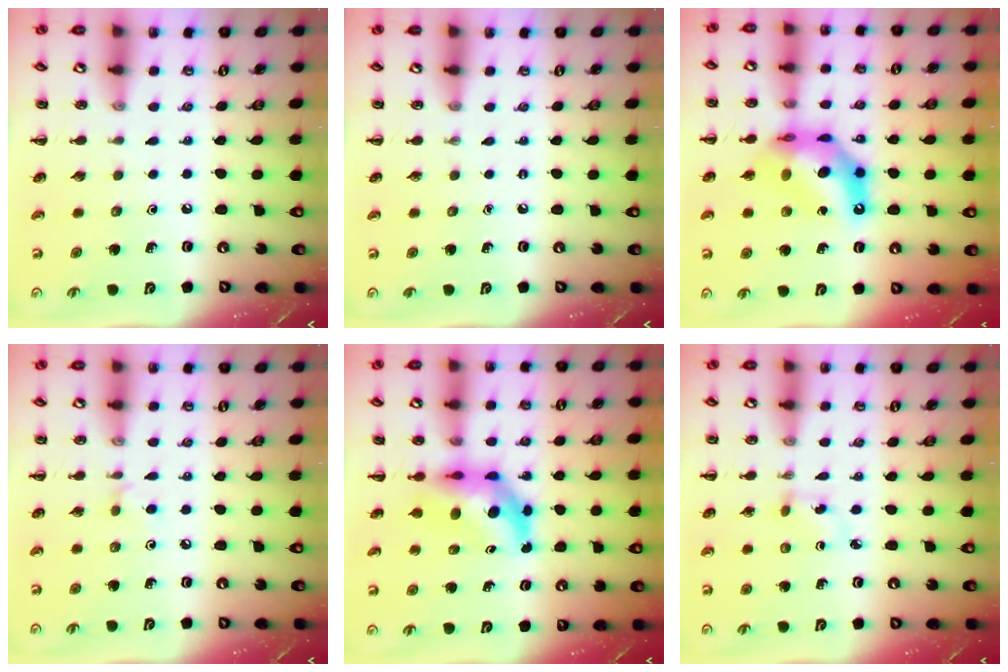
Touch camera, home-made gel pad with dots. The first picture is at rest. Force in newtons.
{"total": 0.0}
{"total": 12.5, "press": 12.0, "slide": 3.5}
{"total": 4.0, "press": 3.7, "slide": 1.5}
{"total": 6.2, "press": 5.9, "slide": 2.0}
{"total": 2.5, "press": 2.3, "slide": 1.1}